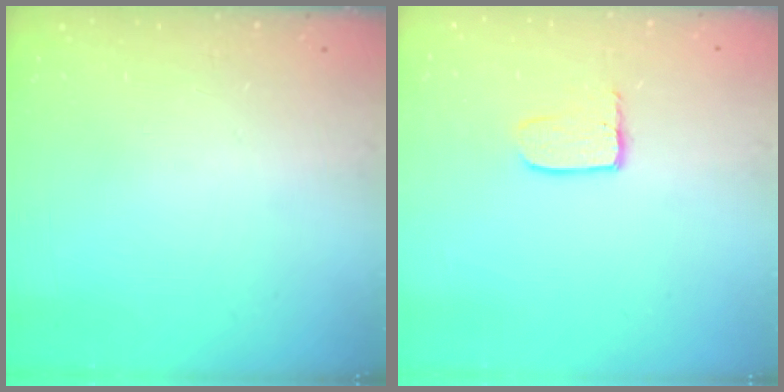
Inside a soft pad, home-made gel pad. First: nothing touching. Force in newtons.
{"total": 5.5, "press": 5.5, "slide": 0.4}